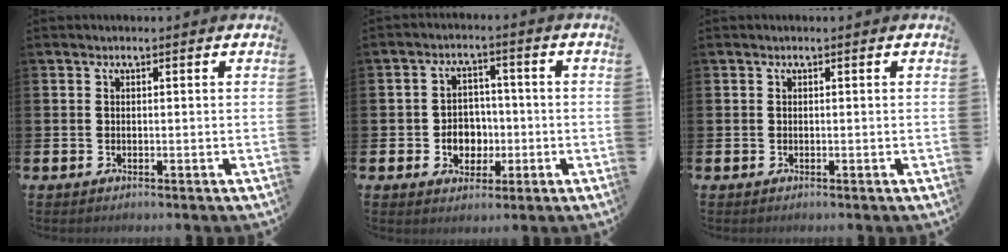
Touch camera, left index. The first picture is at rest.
{"total": 4.4, "force": [-0.9, 4.0, 1.7], "torque": [-0.024, 0.001, -0.025]}
{"total": 0.0}